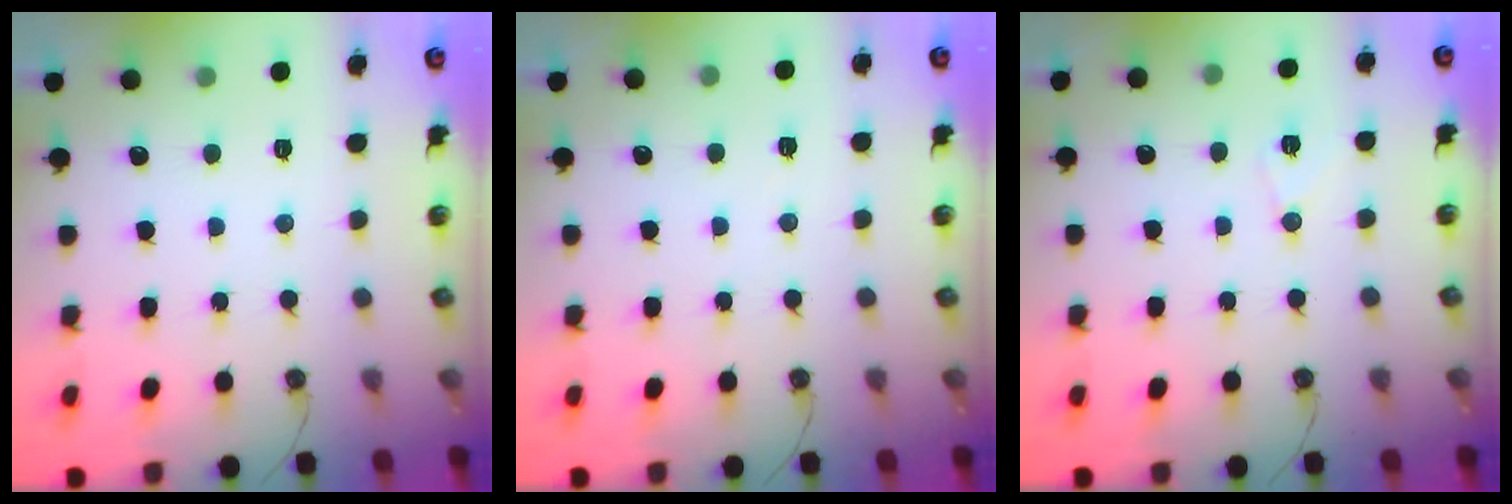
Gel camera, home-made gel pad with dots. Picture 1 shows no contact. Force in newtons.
{"total": 2.0, "press": 0.8, "slide": 1.8}
{"total": 6.6, "press": 6.2, "slide": 2.4}